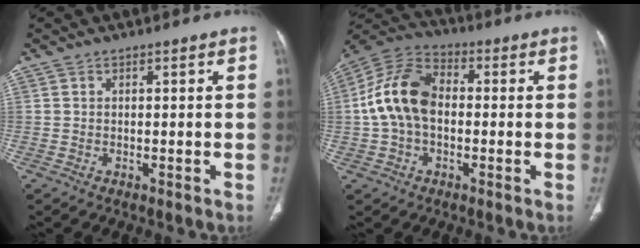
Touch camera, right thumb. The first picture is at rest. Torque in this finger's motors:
{"motor_torque": [-0.42, 1.09, 1.04, -0.16, 0.16]}